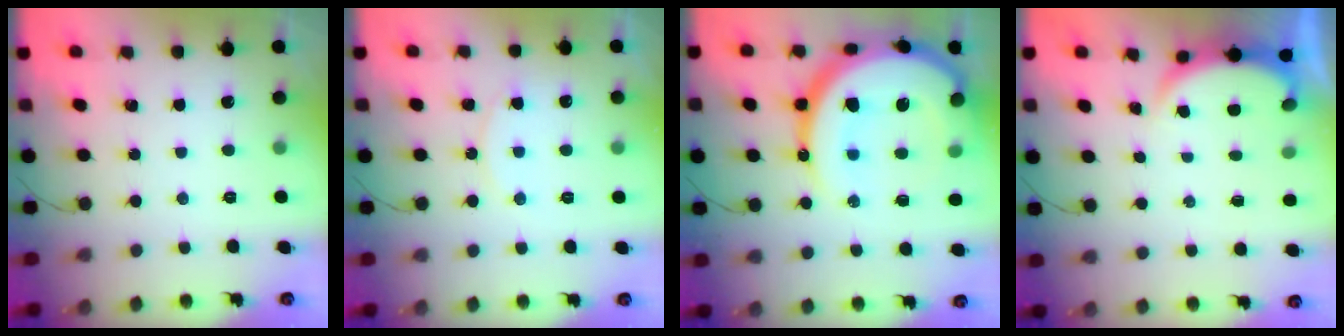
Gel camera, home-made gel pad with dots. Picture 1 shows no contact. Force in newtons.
{"total": 6.6, "press": 6.6, "slide": 0.7}
{"total": 28.4, "press": 28.2, "slide": 2.8}
{"total": 2.8, "press": 2.7, "slide": 0.6}